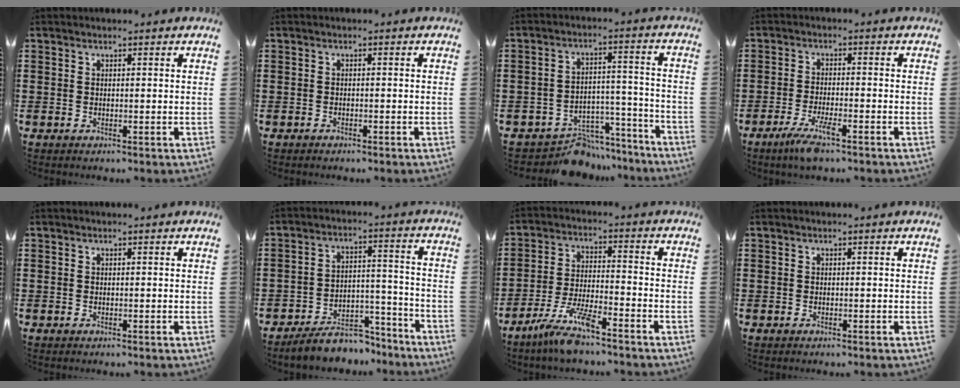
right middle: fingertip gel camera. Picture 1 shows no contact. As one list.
[{"total": 0.9, "force": [-0.9, 0.4, 0.1], "torque": [-0.003, 0.001, -0.020]}, {"total": 8.0, "force": [-7.4, 2.7, 1.5], "torque": [-0.012, 0.038, -0.138]}, {"total": 4.8, "force": [-3.0, 0.5, 3.7], "torque": [-0.077, -0.011, -0.055]}, {"total": 0.0}, {"total": 7.5, "force": [-6.8, 2.3, 2.2], "torque": [-0.025, 0.027, -0.127]}, {"total": 8.1, "force": [-6.3, 0.7, 5.0], "torque": [-0.110, -0.012, -0.121]}, {"total": 0.0}]